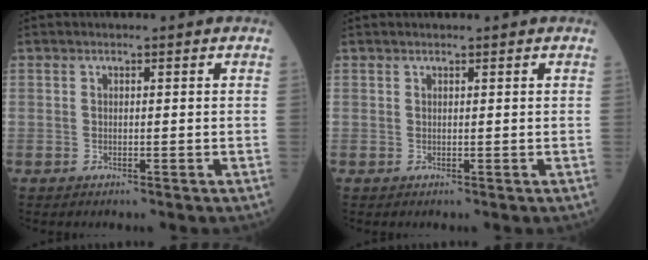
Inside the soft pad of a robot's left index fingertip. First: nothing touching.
{"total": 0.8, "force": [0.8, 0.1, 0.2], "torque": [-0.003, 0.014, 0.015]}